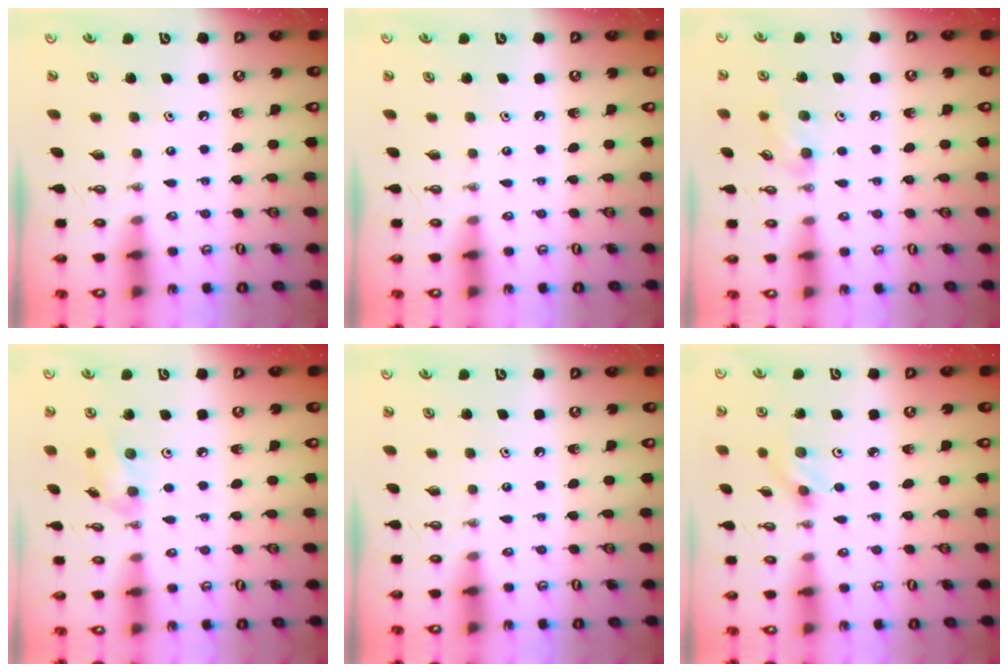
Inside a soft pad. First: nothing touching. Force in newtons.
{"total": 0.0}
{"total": 7.3, "press": 7.2, "slide": 1.2}
{"total": 7.9, "press": 7.6, "slide": 2.2}
{"total": 0.0}
{"total": 2.6, "press": 2.3, "slide": 1.3}